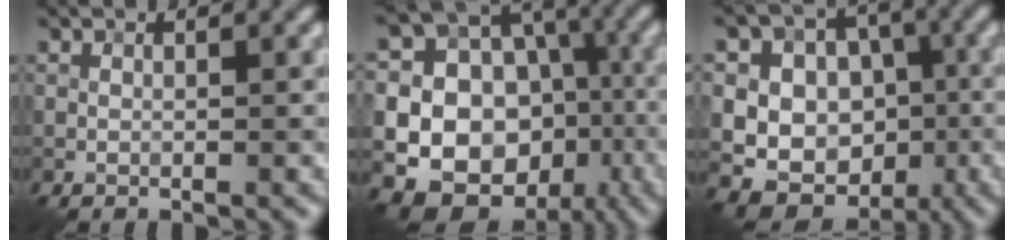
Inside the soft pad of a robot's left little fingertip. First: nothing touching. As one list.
[{"total": 17.8, "force": [-4.4, 15.7, 7.2], "torque": [-0.145, -0.004, -0.067]}, {"total": 14.4, "force": [-1.4, 13.2, 5.5], "torque": [-0.098, 0.038, -0.039]}]